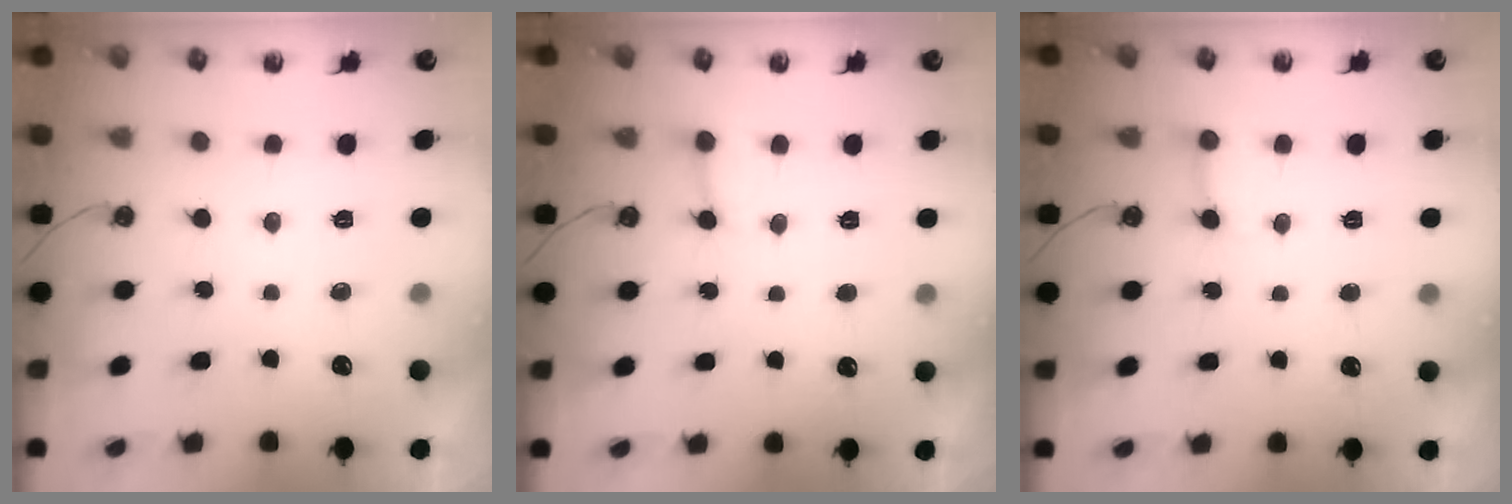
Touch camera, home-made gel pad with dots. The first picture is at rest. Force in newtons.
{"total": 4.9, "press": 4.8, "slide": 0.7}
{"total": 3.8, "press": 3.8, "slide": 0.3}